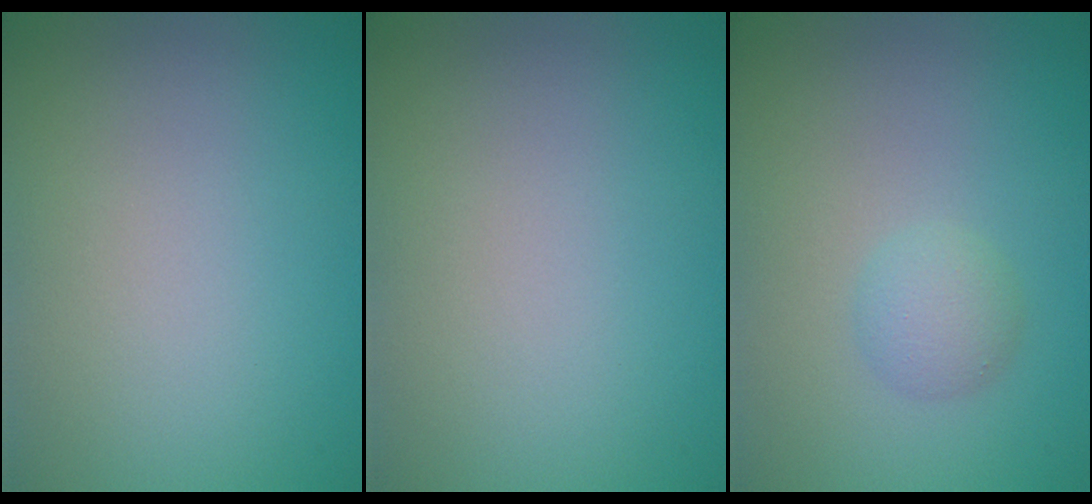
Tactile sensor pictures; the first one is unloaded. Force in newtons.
{"total": 0.0}
{"total": 1.8, "press": 1.8, "slide": 0.1}